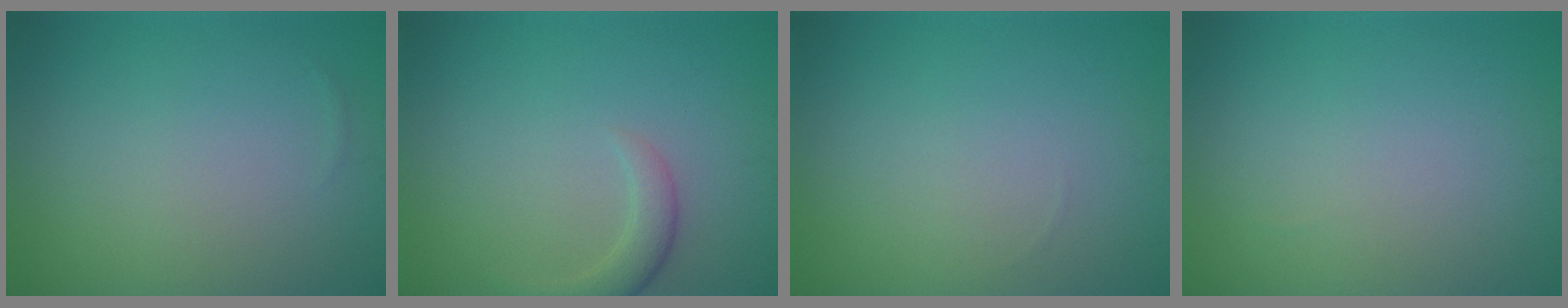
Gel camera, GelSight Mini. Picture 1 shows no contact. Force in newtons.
{"total": 2.2, "press": 2.2, "slide": 0.2}
{"total": 0.0}
{"total": 0.0}